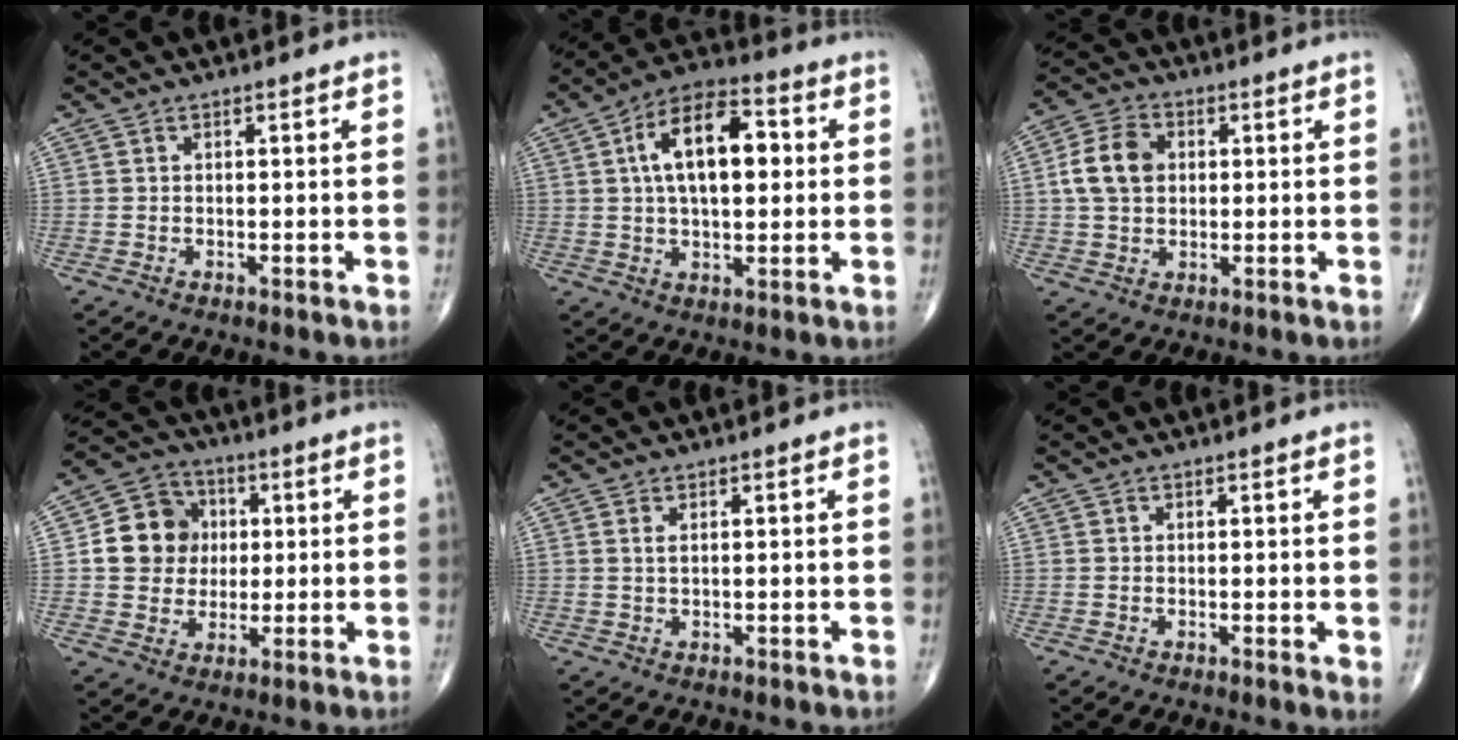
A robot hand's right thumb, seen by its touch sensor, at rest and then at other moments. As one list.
[{"total": 15.1, "force": [2.7, 7.9, 12.6], "torque": [-0.195, 0.019, 0.038]}, {"total": 8.9, "force": [1.3, 6.6, 5.9], "torque": [-0.100, 0.011, 0.018]}, {"total": 11.4, "force": [1.5, 10.1, 5.0], "torque": [-0.052, 0.010, 0.022]}, {"total": 1.1, "force": [0.4, 0.5, 1.0], "torque": [-0.023, 0.004, 0.011]}, {"total": 1.2, "force": [0.2, 0.4, 1.1], "torque": [-0.020, -0.006, 0.001]}]